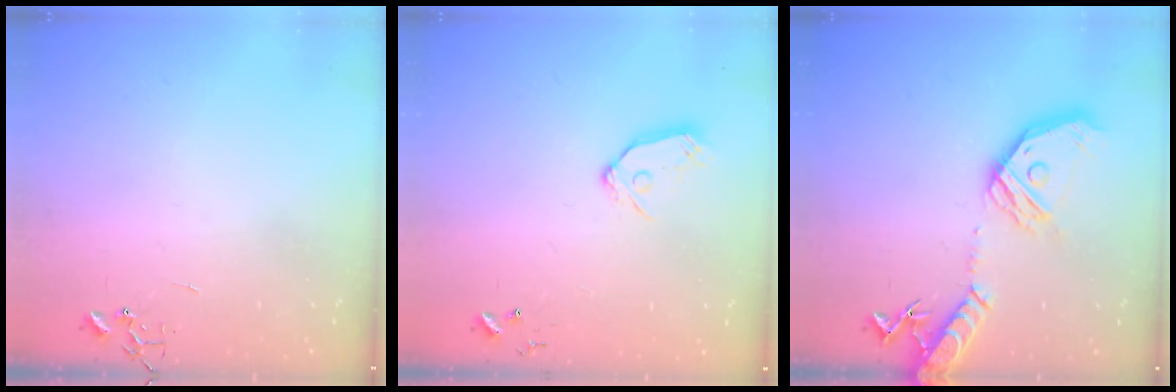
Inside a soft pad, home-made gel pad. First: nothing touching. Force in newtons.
{"total": 9.2, "press": 9.1, "slide": 0.8}
{"total": 21.3, "press": 21.1, "slide": 3.1}